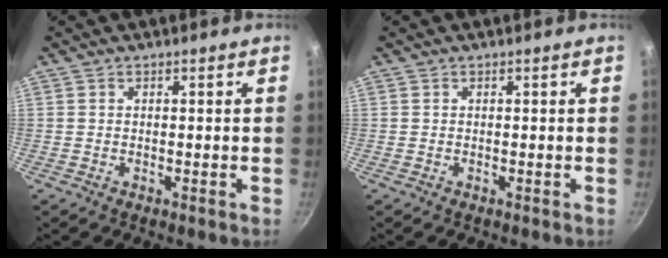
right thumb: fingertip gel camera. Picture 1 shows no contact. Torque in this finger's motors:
{"motor_torque": [0.00, 0.00, 0.00, 0.00, 0.01]}